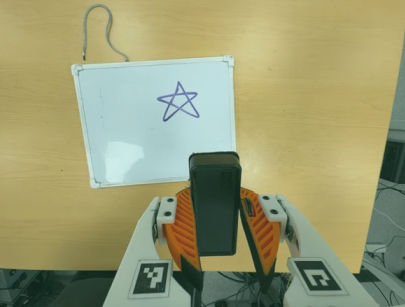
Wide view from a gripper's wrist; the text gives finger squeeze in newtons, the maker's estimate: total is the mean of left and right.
{"total": 7.9, "left": 7.4, "right": 8.4}